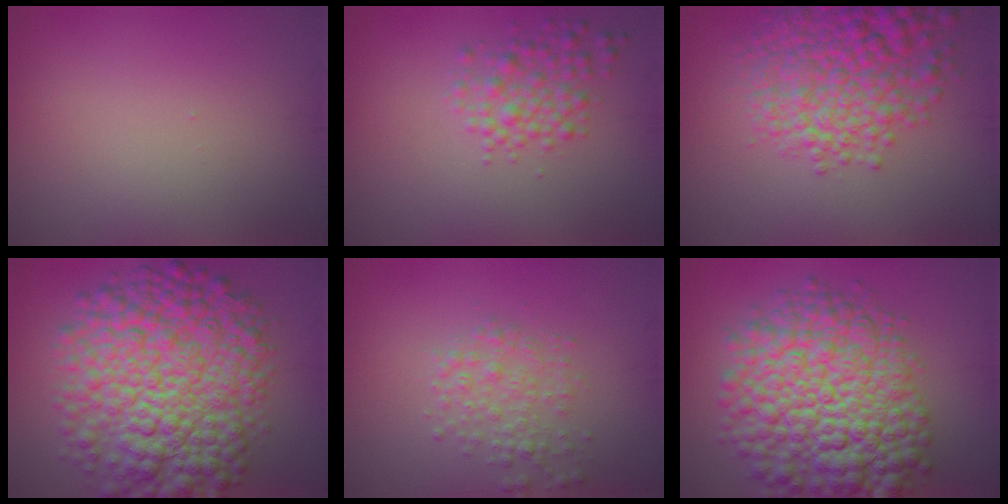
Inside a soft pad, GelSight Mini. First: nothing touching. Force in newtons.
{"total": 3.0, "press": 3.0, "slide": 0.1}
{"total": 7.6, "press": 7.6, "slide": 0.3}
{"total": 12.5, "press": 12.5, "slide": 0.2}
{"total": 2.5, "press": 2.5, "slide": 0.1}
{"total": 12.7, "press": 12.7, "slide": 0.4}